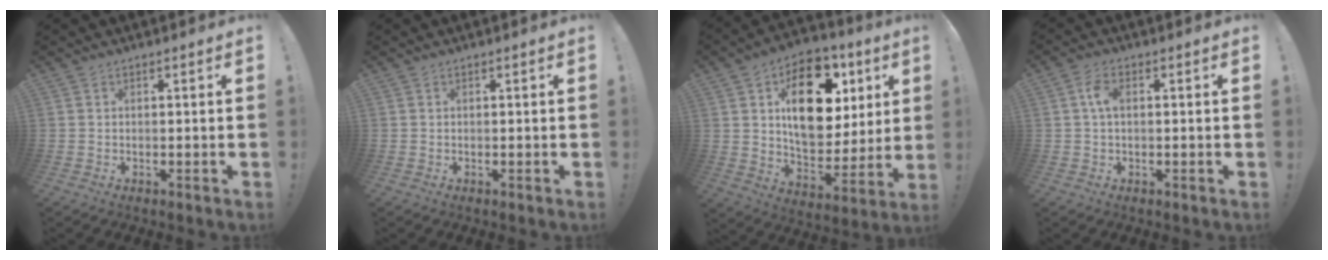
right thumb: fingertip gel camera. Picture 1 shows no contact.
{"total": 0.0}
{"total": 21.7, "force": [8.1, 13.5, 14.9], "torque": [-0.192, -0.031, 0.143]}
{"total": 4.5, "force": [0.7, 2.6, 3.6], "torque": [-0.063, 0.009, 0.012]}